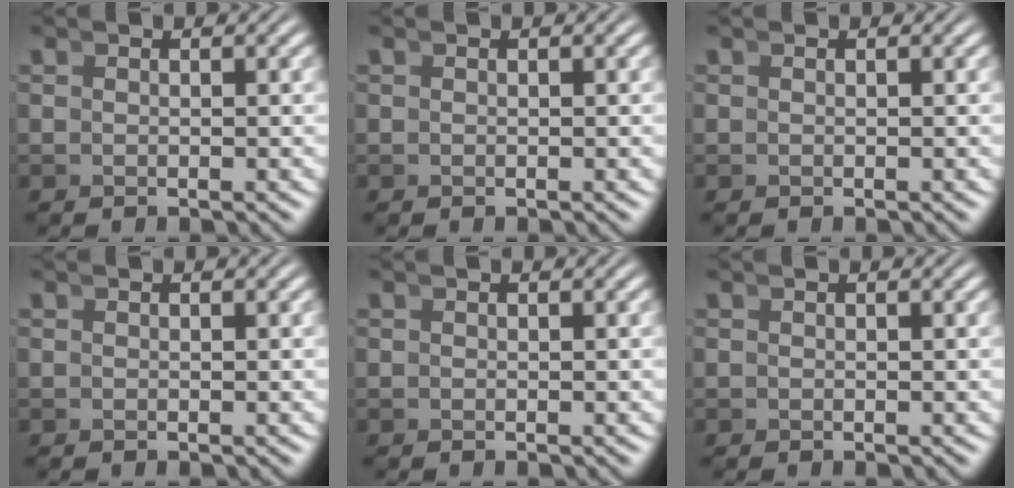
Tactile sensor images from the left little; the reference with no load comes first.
{"total": 0.0}
{"total": 0.0}
{"total": 0.0}
{"total": 0.0}
{"total": 0.0}